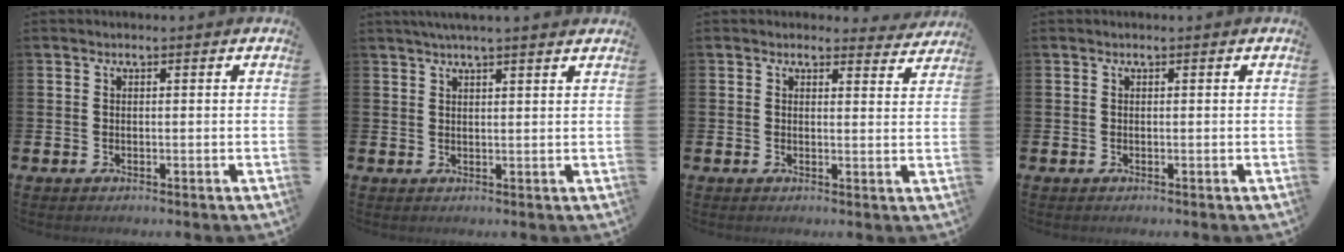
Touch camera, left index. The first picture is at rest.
{"total": 2.9, "force": [2.7, -0.2, 1.0], "torque": [-0.017, -0.009, 0.047]}
{"total": 2.4, "force": [2.3, 0.8, 0.1], "torque": [0.008, -0.015, 0.037]}
{"total": 0.0}